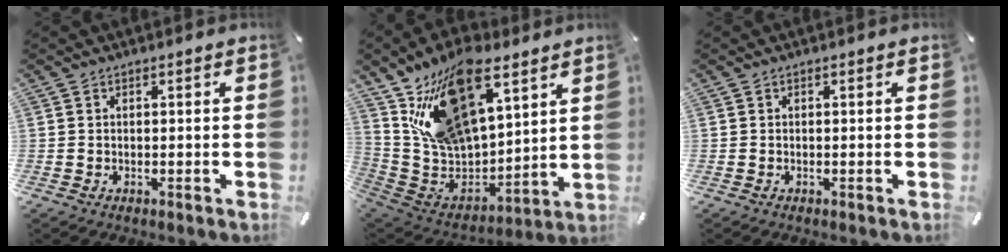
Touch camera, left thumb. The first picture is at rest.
{"total": 21.5, "force": [12.7, 12.3, 12.1], "torque": [-0.216, -0.068, 0.238]}
{"total": 0.0}